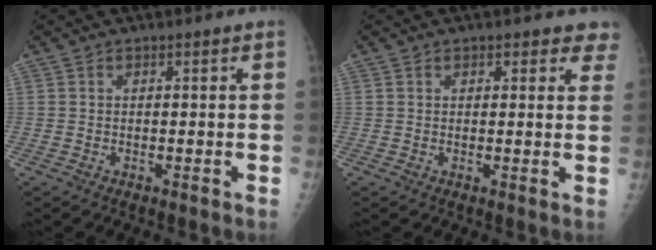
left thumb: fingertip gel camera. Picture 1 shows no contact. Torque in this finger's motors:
{"motor_torque": [-0.30, -0.10, -0.21, -0.31, 0.06]}